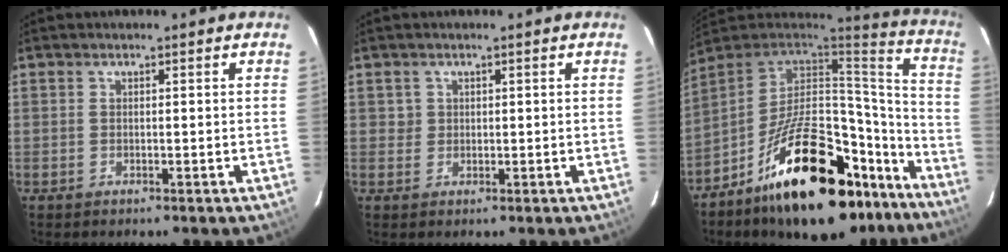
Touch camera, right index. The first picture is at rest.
{"total": 1.4, "force": [0.4, 1.4, -0.1], "torque": [0.009, 0.006, 0.005]}
{"total": 30.0, "force": [-18.7, 13.5, 19.1], "torque": [-0.291, 0.044, -0.264]}